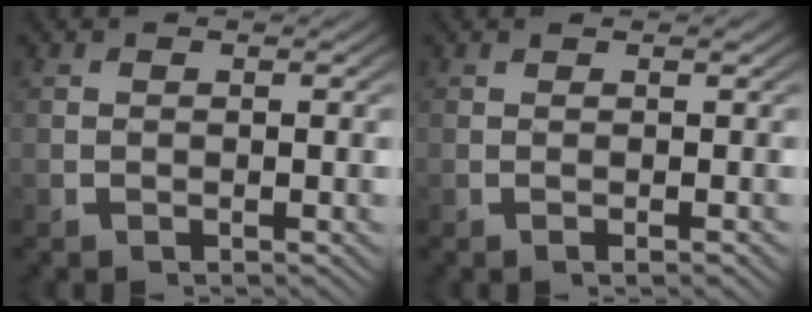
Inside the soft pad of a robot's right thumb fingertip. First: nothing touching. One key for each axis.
{"total": 1.0, "fx": -0.1, "fy": 0.2, "fz": 1.0, "tx": -0.016, "ty": 0.005, "tz": -0.005}